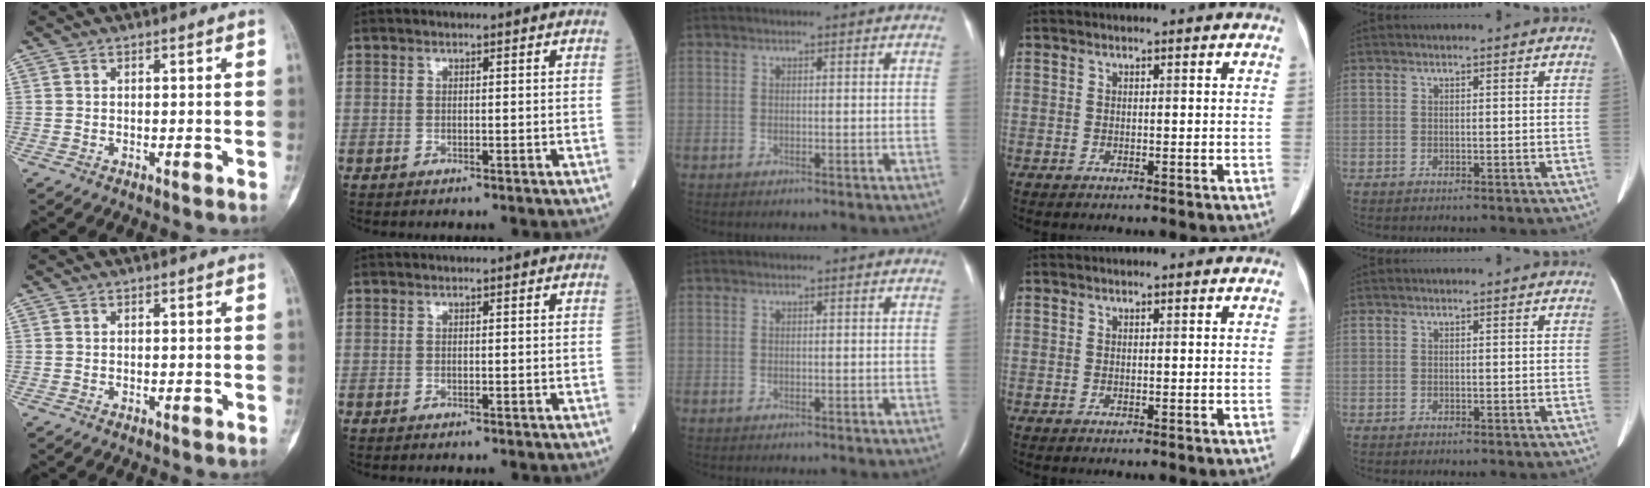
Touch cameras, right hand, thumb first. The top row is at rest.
{}